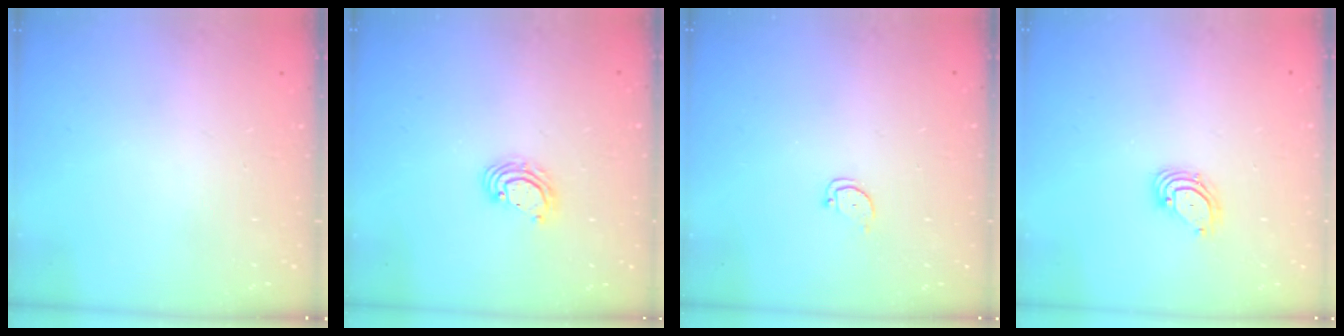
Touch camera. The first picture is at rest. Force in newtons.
{"total": 4.6, "press": 4.6, "slide": 0.2}
{"total": 2.0, "press": 2.0, "slide": 0.2}
{"total": 3.2, "press": 3.2, "slide": 0.3}